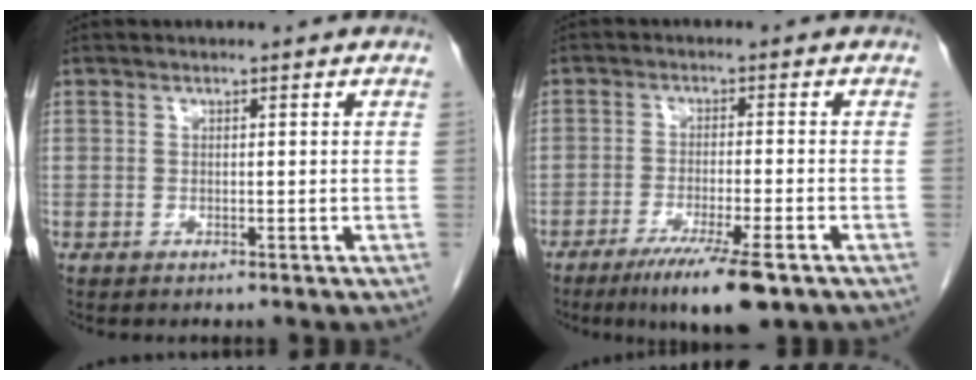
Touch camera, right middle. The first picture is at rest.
{"total": 9.5, "force": [-6.1, 0.6, 7.1], "torque": [-0.113, -0.022, -0.095]}